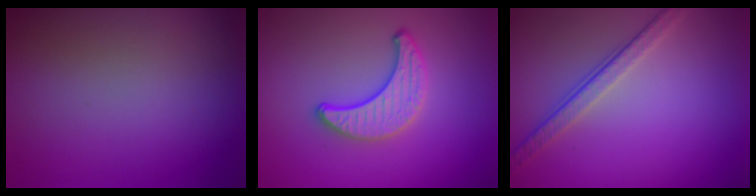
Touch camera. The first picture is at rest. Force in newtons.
{"total": 3.5, "press": 3.2, "slide": 1.5}
{"total": 3.4, "press": 2.5, "slide": 2.4}